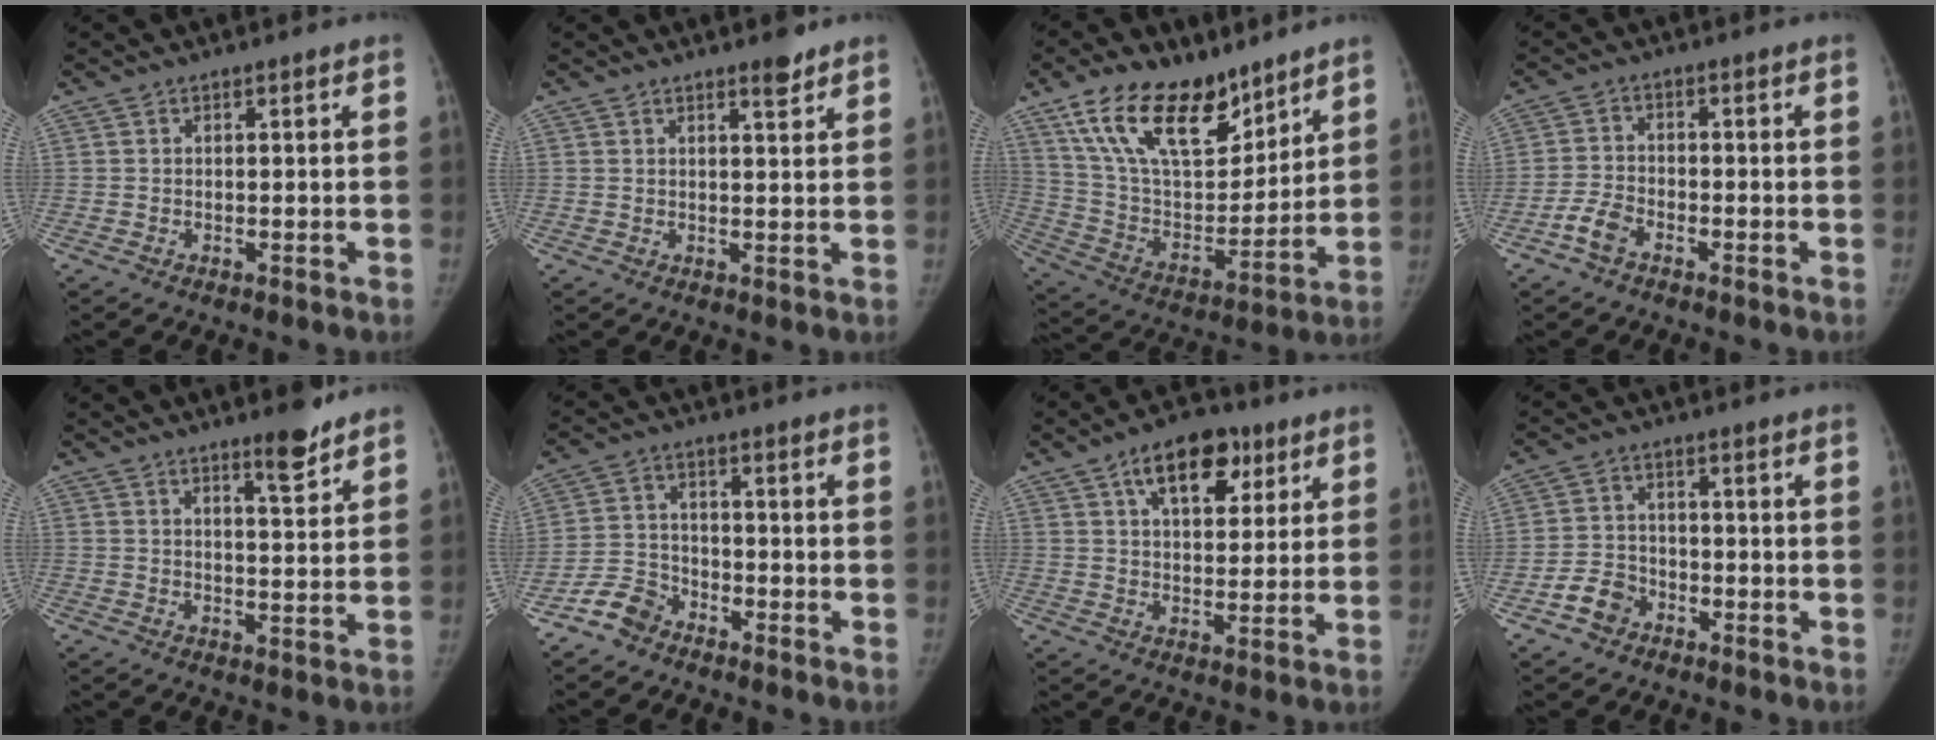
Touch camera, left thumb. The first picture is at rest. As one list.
[{"total": 2.8, "force": [2.2, 0.8, 1.6], "torque": [-0.016, -0.016, 0.031]}, {"total": 21.9, "force": [14.3, 10.9, 12.4], "torque": [-0.179, -0.057, 0.266]}, {"total": 4.3, "force": [-2.8, 2.4, 2.2], "torque": [-0.043, 0.015, -0.057]}, {"total": 6.0, "force": [4.6, 1.2, 3.6], "torque": [-0.040, -0.037, 0.067]}, {"total": 5.9, "force": [-4.5, 3.6, 1.2], "torque": [-0.012, 0.024, -0.097]}, {"total": 12.2, "force": [6.1, 6.9, 8.0], "torque": [-0.084, -0.013, 0.091]}, {"total": 5.6, "force": [-3.2, 4.2, 1.8], "torque": [-0.019, 0.025, -0.059]}]